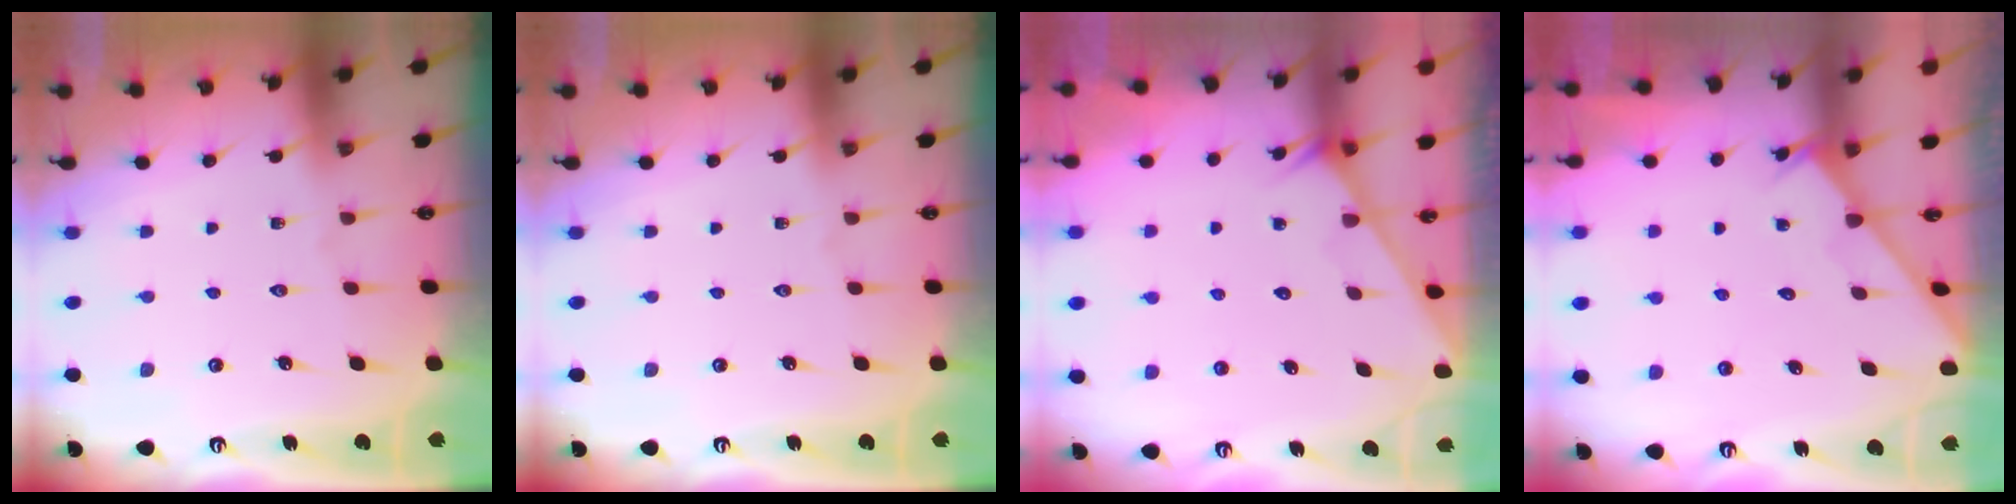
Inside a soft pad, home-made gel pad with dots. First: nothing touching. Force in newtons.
{"total": 0.0}
{"total": 1.5, "press": 1.4, "slide": 0.1}
{"total": 2.2, "press": 2.2, "slide": 0.2}